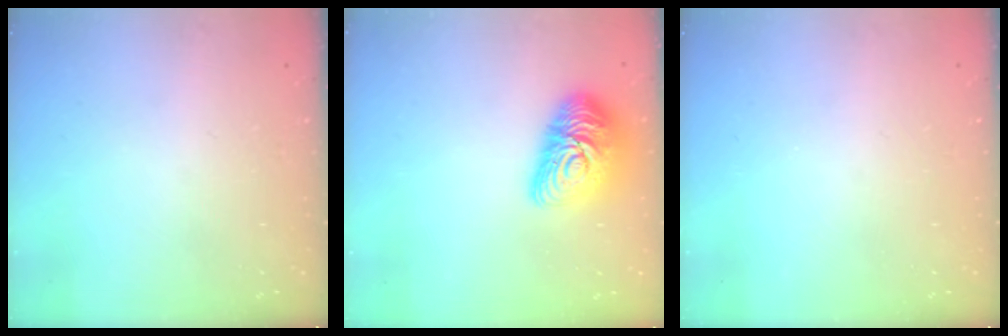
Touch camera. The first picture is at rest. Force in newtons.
{"total": 14.9, "press": 14.9, "slide": 1.0}
{"total": 0.0}